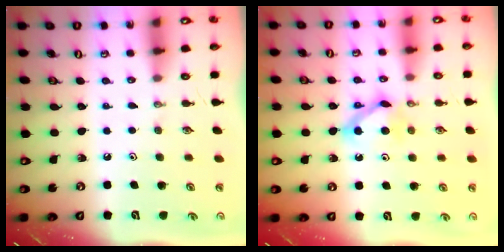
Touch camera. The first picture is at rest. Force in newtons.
{"total": 8.6, "press": 8.6, "slide": 0.4}